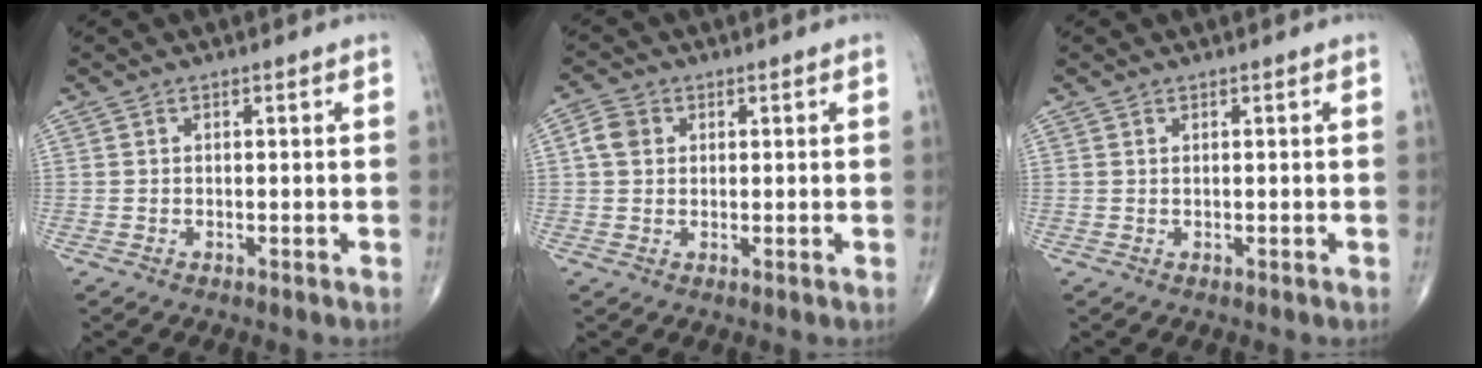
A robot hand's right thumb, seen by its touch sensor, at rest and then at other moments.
{"total": 3.6, "force": [0.7, 3.0, 1.9], "torque": [-0.032, 0.008, 0.008]}
{"total": 0.0}